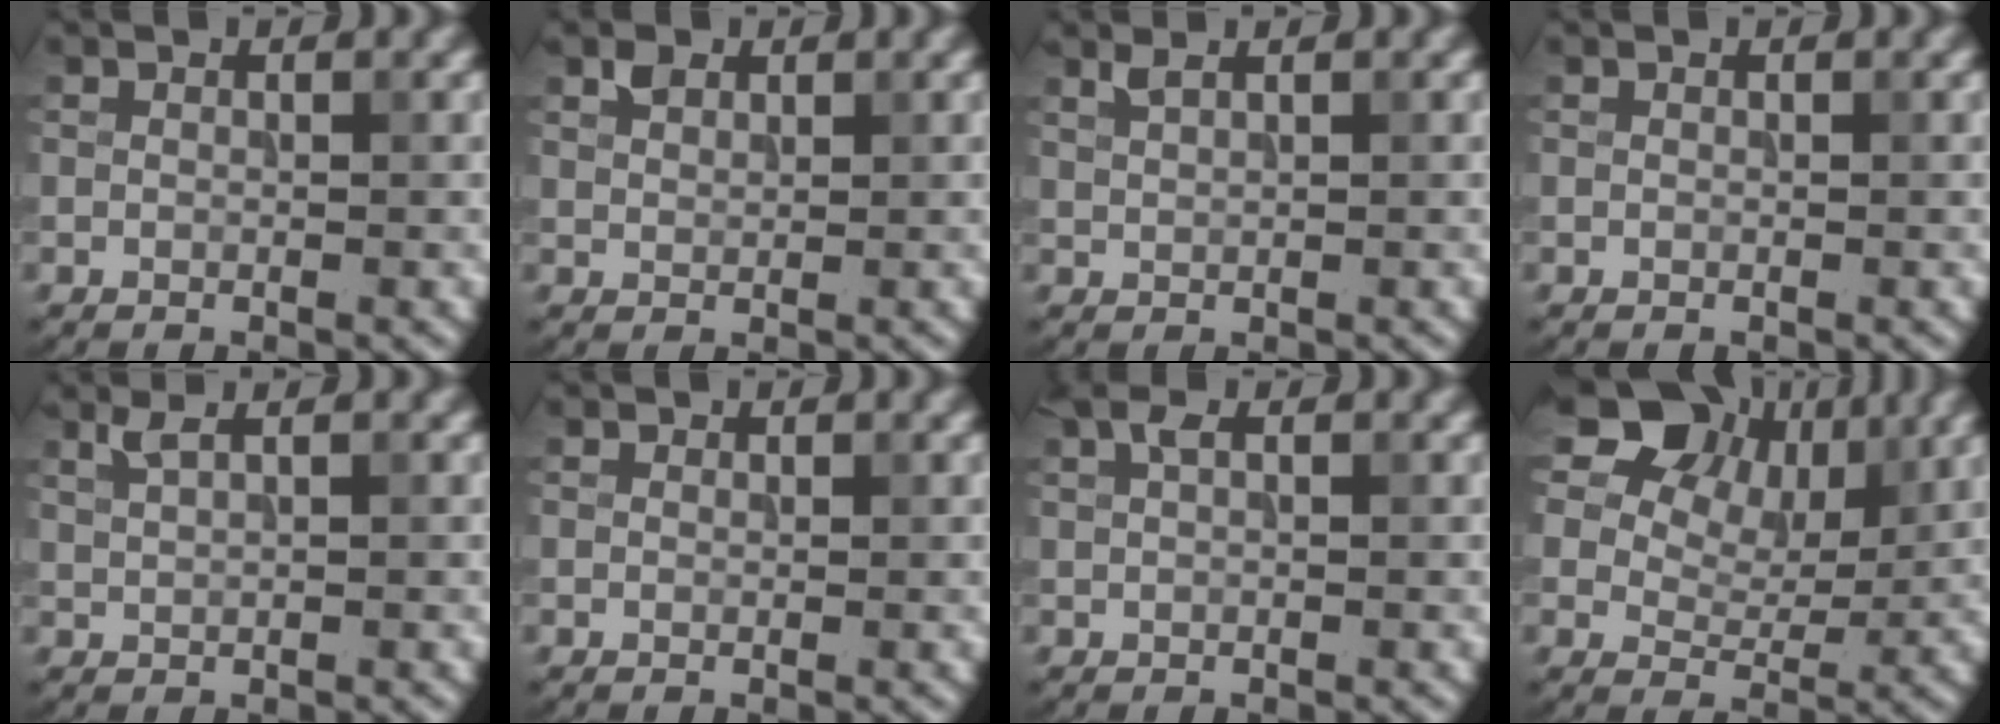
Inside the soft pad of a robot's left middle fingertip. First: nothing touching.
{"total": 1.3, "force": [1.0, 0.7, 0.4], "torque": [-0.010, 0.007, 0.020]}
{"total": 1.3, "force": [1.1, 0.2, 0.6], "torque": [-0.017, 0.005, 0.022]}
{"total": 0.0}
{"total": 1.7, "force": [1.2, 0.4, 1.1], "torque": [-0.021, 0.004, 0.023]}
{"total": 0.0}
{"total": 1.2, "force": [0.8, 0.3, 0.9], "torque": [-0.018, 0.005, 0.012]}
{"total": 12.0, "force": [7.1, 7.8, 5.7], "torque": [-0.109, 0.017, 0.128]}